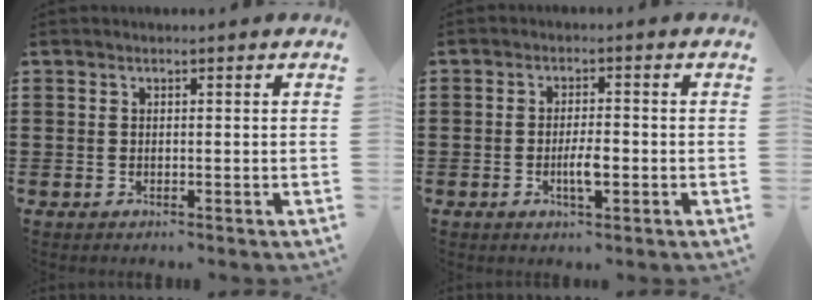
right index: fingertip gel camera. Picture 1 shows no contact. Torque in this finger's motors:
{"motor_torque": [0.05, 0.11, 0.31, 0.02]}